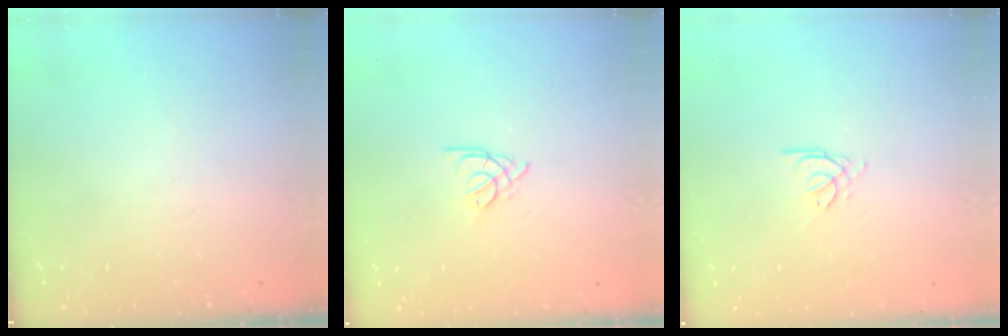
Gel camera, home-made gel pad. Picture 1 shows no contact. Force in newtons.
{"total": 2.7, "press": 2.6, "slide": 0.5}
{"total": 0.7, "press": 0.6, "slide": 0.3}